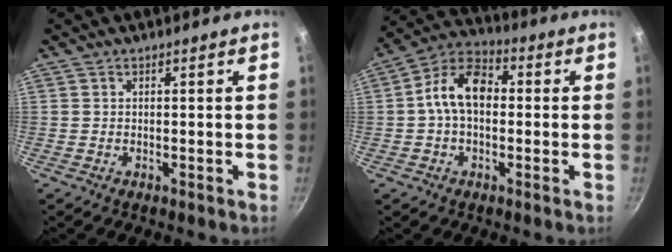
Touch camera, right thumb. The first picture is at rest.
{"total": 10.7, "force": [0.2, 7.1, 8.0], "torque": [-0.115, 0.034, -0.015]}